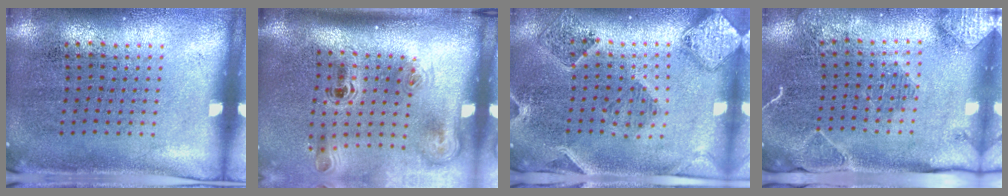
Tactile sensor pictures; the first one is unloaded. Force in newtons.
{"total": 2.3, "press": 1.5, "slide": 1.7}
{"total": 1.6, "press": 1.5, "slide": 0.4}
{"total": 2.0, "press": 1.9, "slide": 0.3}